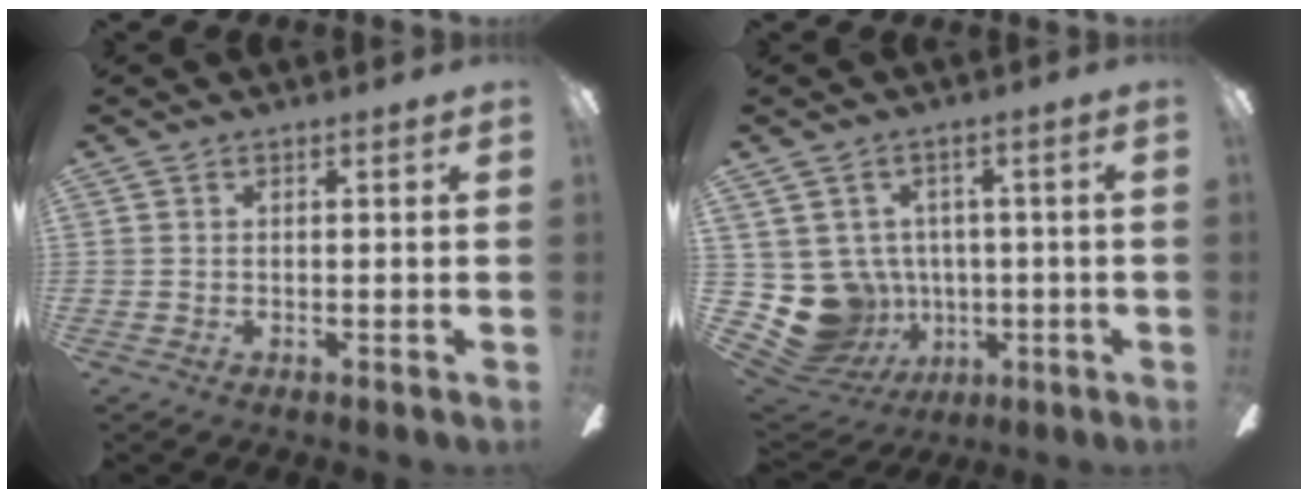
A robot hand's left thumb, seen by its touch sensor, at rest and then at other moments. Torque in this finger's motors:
{"motor_torque": [0.01, 0.10, 0.04, -0.02, 0.00]}